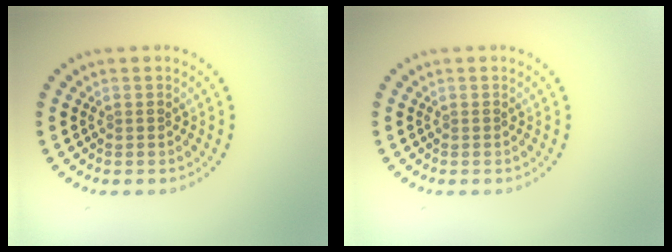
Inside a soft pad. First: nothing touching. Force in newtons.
{"total": 0.0}